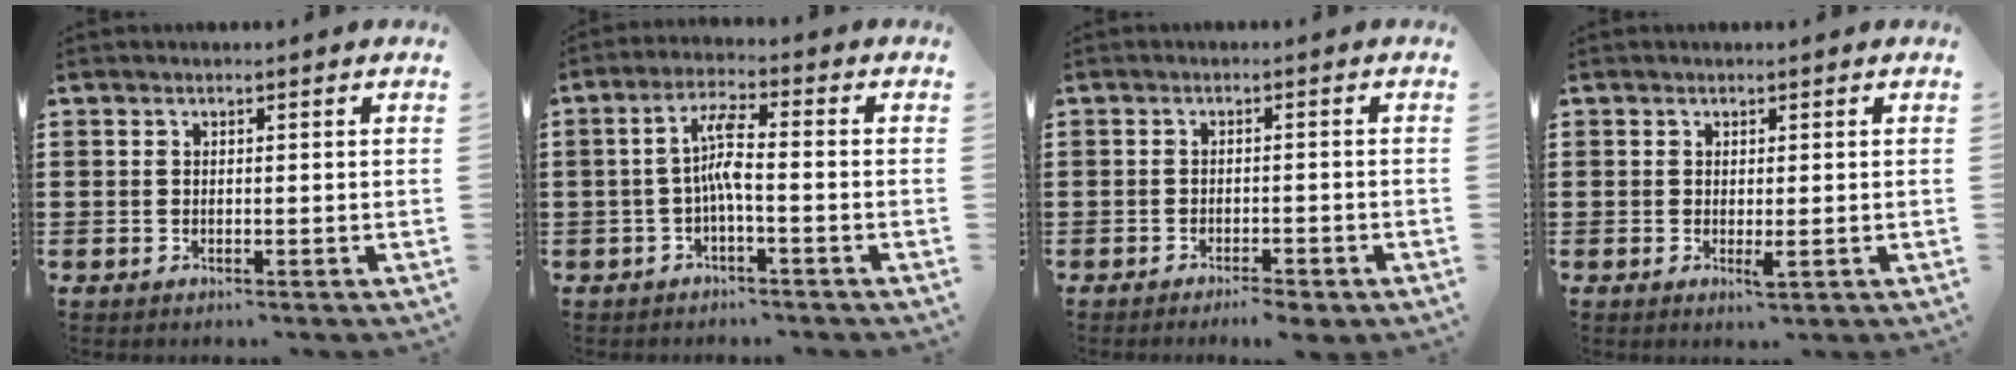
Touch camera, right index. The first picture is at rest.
{"total": 5.4, "force": [-1.1, 1.0, 5.2], "torque": [-0.112, 0.004, -0.028]}
{"total": 2.1, "force": [-1.9, 0.1, 0.8], "torque": [-0.017, 0.000, -0.036]}
{"total": 1.6, "force": [-0.2, 0.4, 1.5], "torque": [-0.028, -0.003, -0.001]}